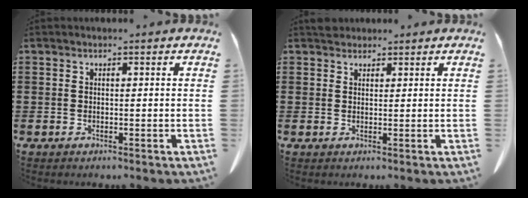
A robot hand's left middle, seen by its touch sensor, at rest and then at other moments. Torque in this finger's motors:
{"motor_torque": [0.08, 0.07, 0.00, 0.01]}